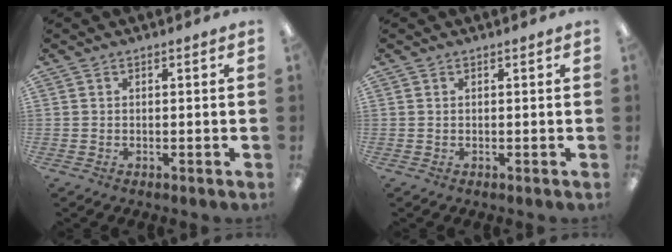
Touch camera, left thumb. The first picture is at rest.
{"total": 0.0}